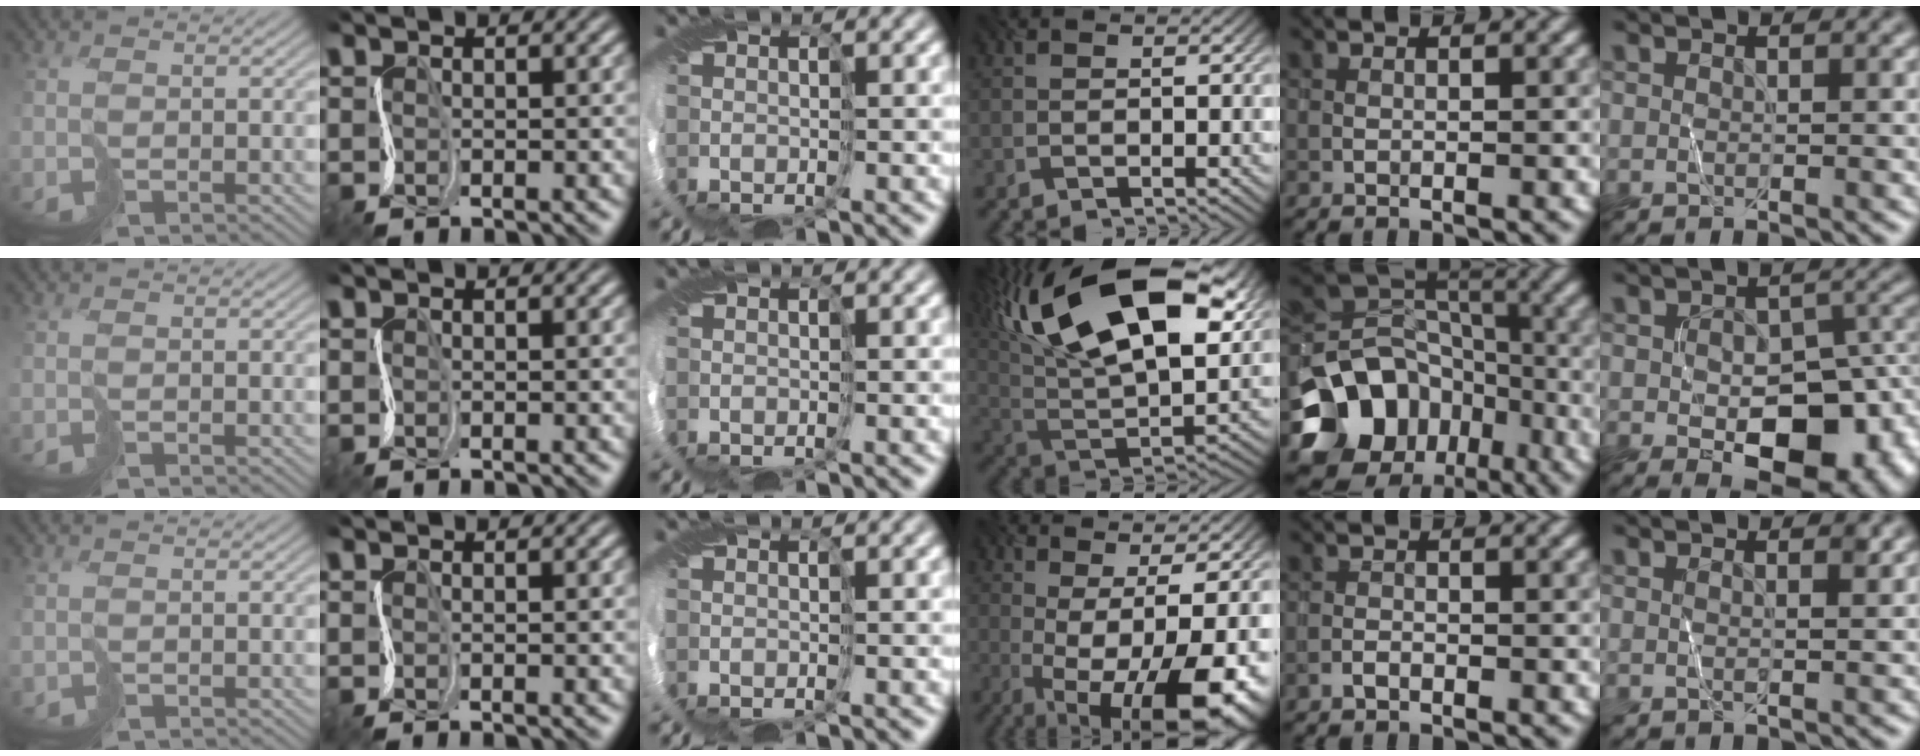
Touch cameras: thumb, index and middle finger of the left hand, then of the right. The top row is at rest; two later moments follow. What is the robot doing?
{"motion": "cut", "object": "paper"}